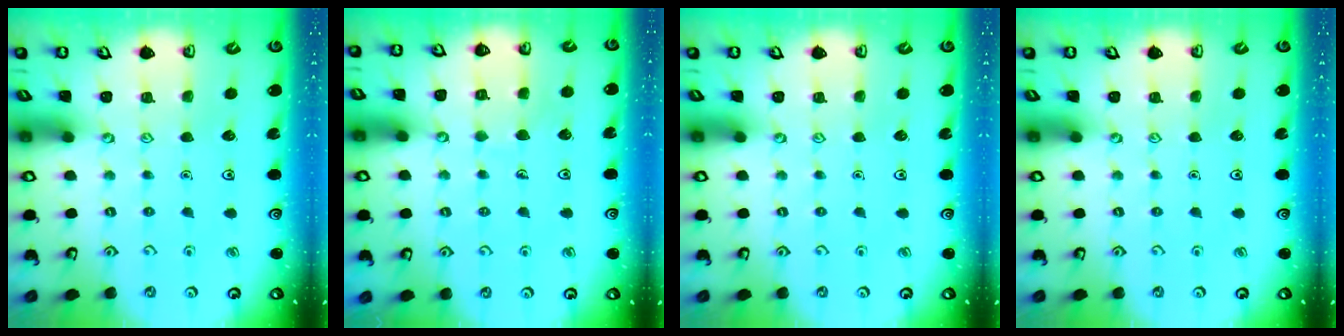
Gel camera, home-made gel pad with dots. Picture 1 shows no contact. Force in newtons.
{"total": 5.1, "press": 5.1, "slide": 0.5}
{"total": 0.0}
{"total": 0.0}